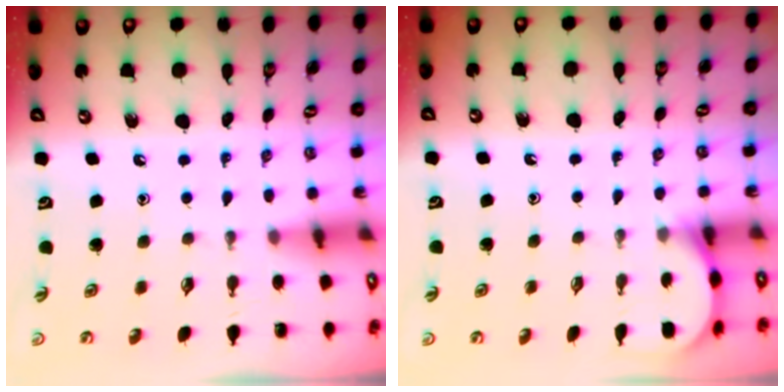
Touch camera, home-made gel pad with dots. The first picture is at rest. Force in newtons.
{"total": 3.6, "press": 3.6, "slide": 0.3}